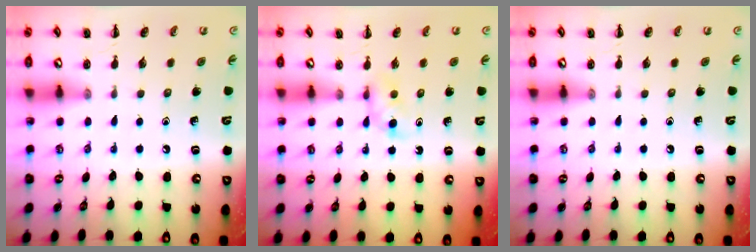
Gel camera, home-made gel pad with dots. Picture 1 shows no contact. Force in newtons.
{"total": 2.9, "press": 2.6, "slide": 1.2}
{"total": 0.0}